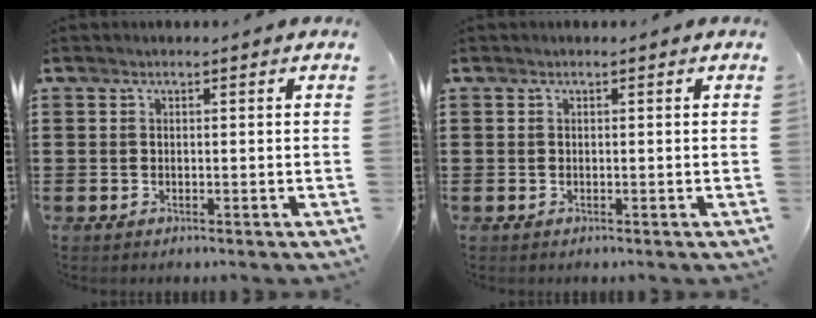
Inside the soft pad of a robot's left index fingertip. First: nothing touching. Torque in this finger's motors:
{"motor_torque": [0.00, 0.00, 0.00, 0.00]}